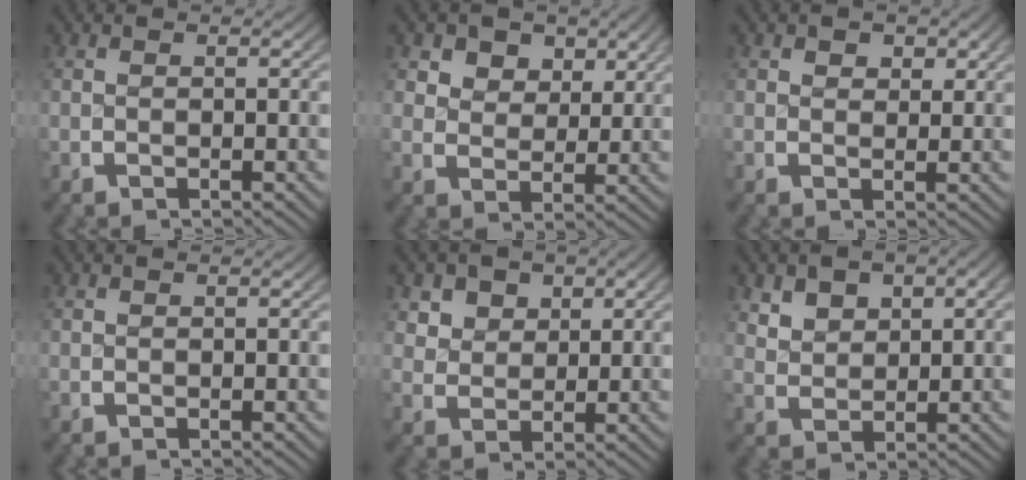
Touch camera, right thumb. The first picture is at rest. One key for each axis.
{"total": 4.4, "fx": 1.8, "fy": 3.4, "fz": 2.1, "tx": -0.039, "ty": -0.023, "tz": 0.037}
{"total": 1.6, "fx": 0.9, "fy": 1.1, "fz": 0.6, "tx": -0.001, "ty": -0.008, "tz": 0.020}
{"total": 0.0}
{"total": 3.9, "fx": 1.6, "fy": 3.1, "fz": 1.7, "tx": -0.030, "ty": -0.012, "tz": 0.037}
{"total": 3.3, "fx": 1.4, "fy": 2.4, "fz": 1.9, "tx": -0.029, "ty": -0.011, "tz": 0.037}